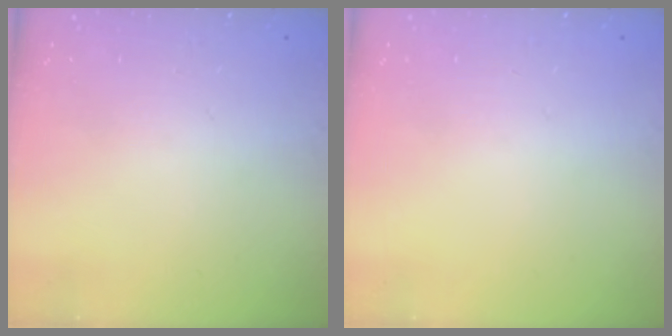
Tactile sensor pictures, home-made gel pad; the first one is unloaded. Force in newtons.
{"total": 0.0}